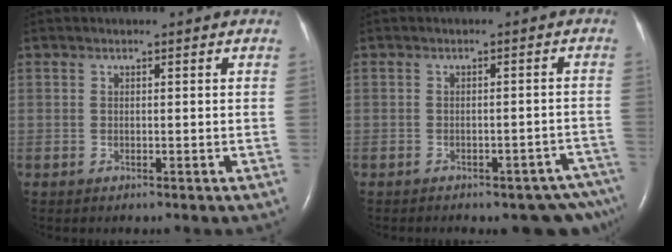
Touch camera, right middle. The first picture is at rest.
{"total": 10.6, "force": [-8.8, 3.9, 4.4], "torque": [-0.038, 0.016, -0.095]}